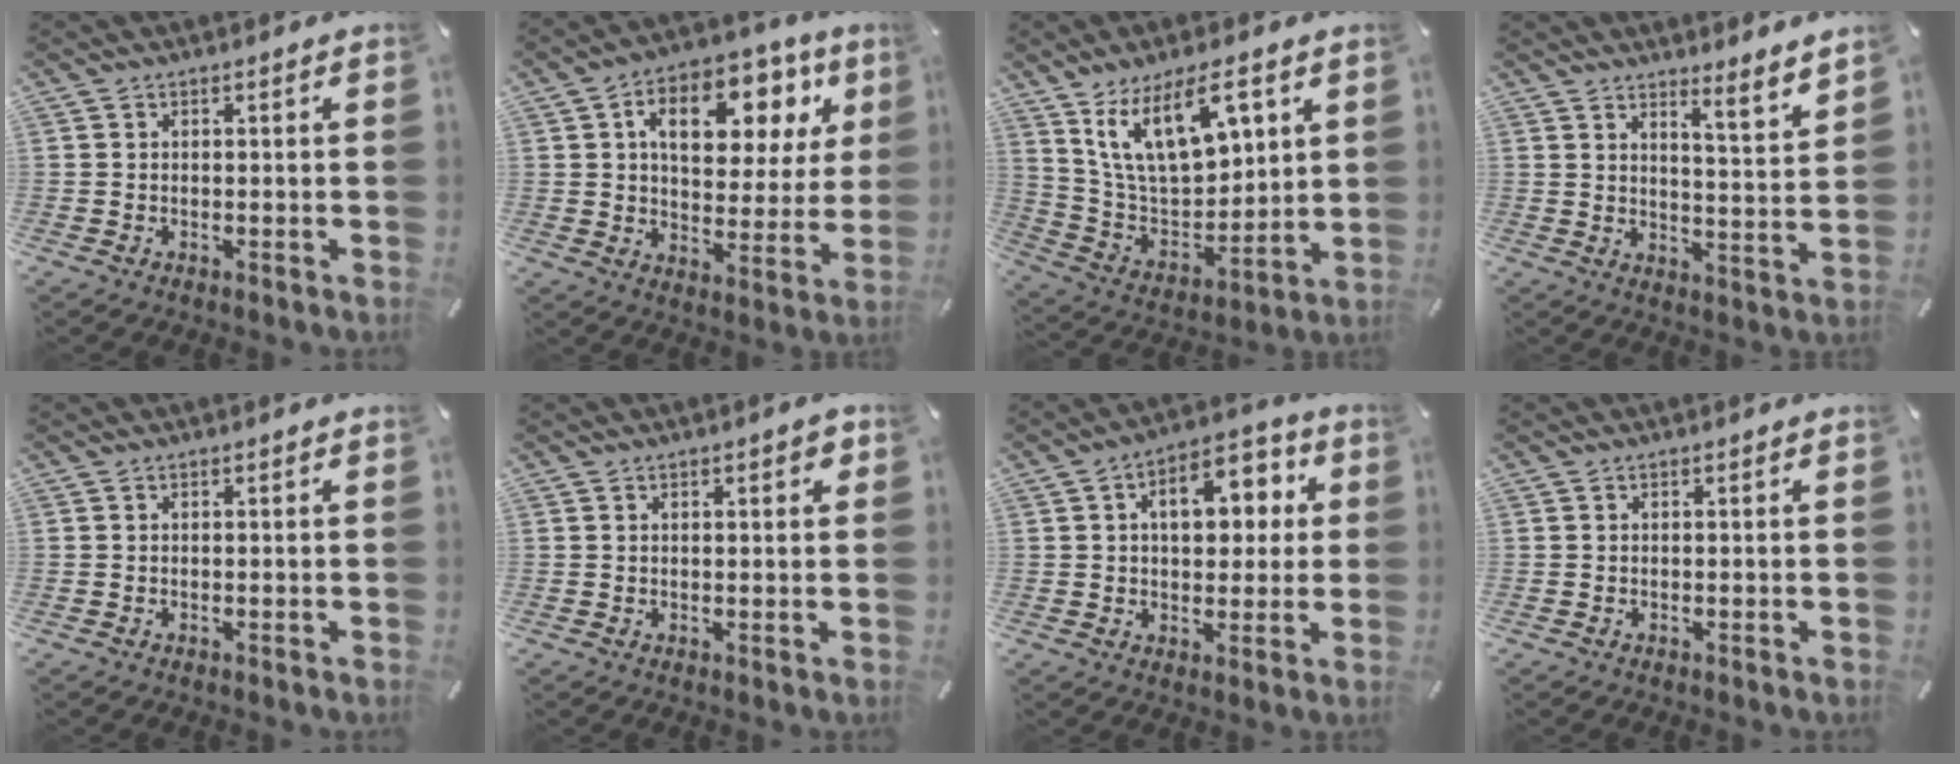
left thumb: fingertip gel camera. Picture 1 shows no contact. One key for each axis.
{"total": 16.4, "fx": 6.7, "fy": 10.2, "fz": 11.0, "tx": -0.150, "ty": -0.025, "tz": 0.108}
{"total": 17.7, "fx": 9.8, "fy": 9.2, "fz": 11.5, "tx": -0.220, "ty": -0.043, "tz": 0.169}
{"total": 5.8, "fx": 5.4, "fy": -0.4, "fz": 2.1, "tx": -0.026, "ty": -0.057, "tz": 0.088}
{"total": 0.0}
{"total": 2.0, "fx": 0.9, "fy": 0.6, "fz": 1.6, "tx": -0.025, "ty": 0.000, "tz": 0.013}
{"total": 11.3, "fx": 2.6, "fy": 7.7, "fz": 7.9, "tx": -0.099, "ty": -0.002, "tz": 0.038}
{"total": 0.0}